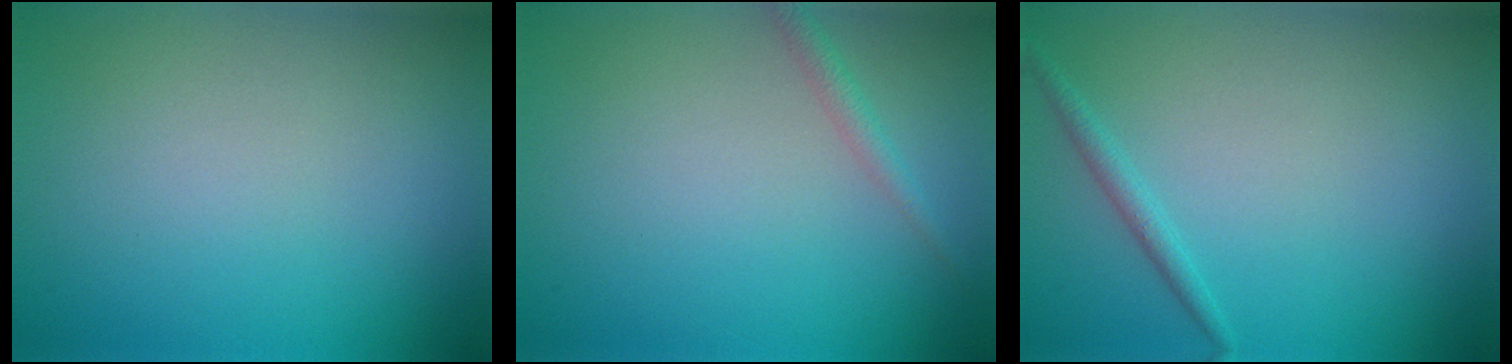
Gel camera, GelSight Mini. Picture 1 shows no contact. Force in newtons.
{"total": 1.3, "press": 1.3, "slide": 0.1}
{"total": 1.3, "press": 1.3, "slide": 0.0}